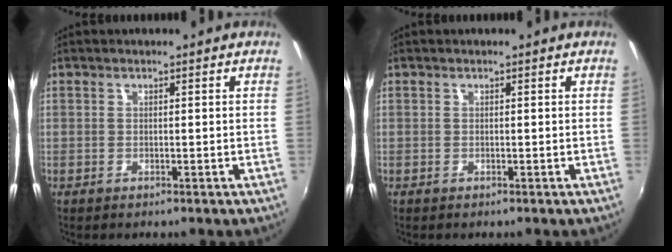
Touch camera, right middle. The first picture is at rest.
{"total": 0.0}